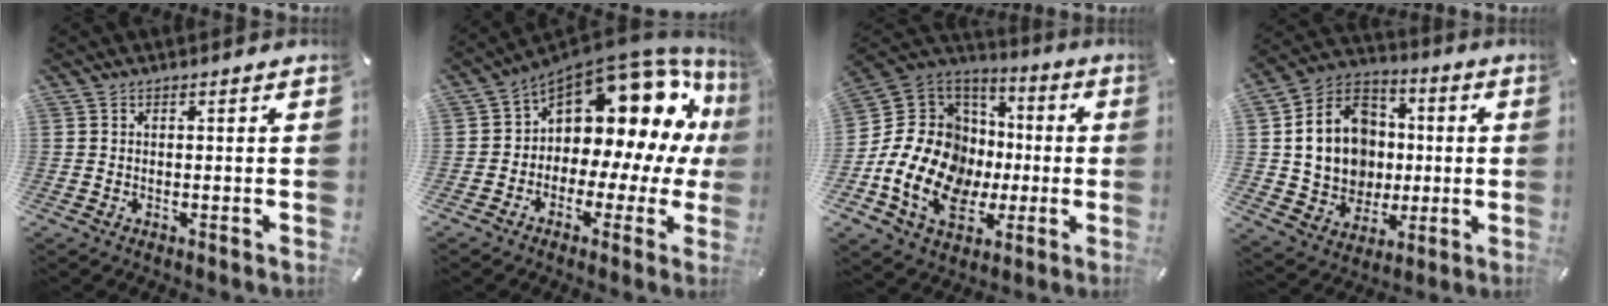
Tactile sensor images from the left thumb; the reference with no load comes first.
{"total": 14.4, "force": [7.2, 8.5, 9.1], "torque": [-0.131, -0.073, 0.114]}
{"total": 19.8, "force": [-4.7, 16.1, 10.6], "torque": [-0.218, 0.003, -0.067]}
{"total": 17.2, "force": [0.0, 15.1, 8.1], "torque": [-0.173, 0.006, 0.010]}